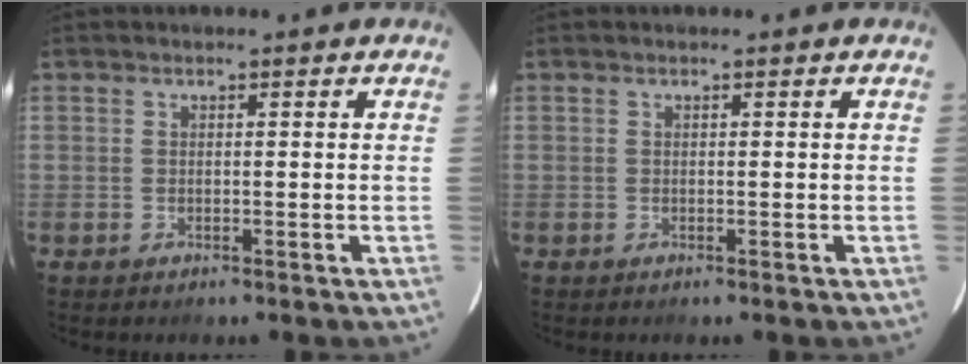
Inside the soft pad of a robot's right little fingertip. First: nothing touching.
{"total": 0.0}